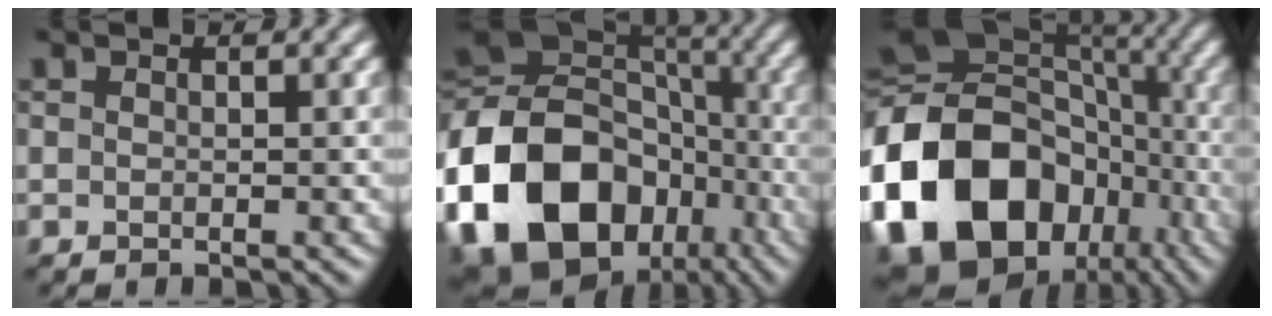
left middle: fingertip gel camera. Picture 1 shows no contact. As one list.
[{"total": 22.1, "force": [-9.9, 16.7, 10.6], "torque": [-0.211, -0.035, -0.174]}, {"total": 20.8, "force": [-8.1, 15.6, 11.1], "torque": [-0.254, -0.004, -0.141]}]